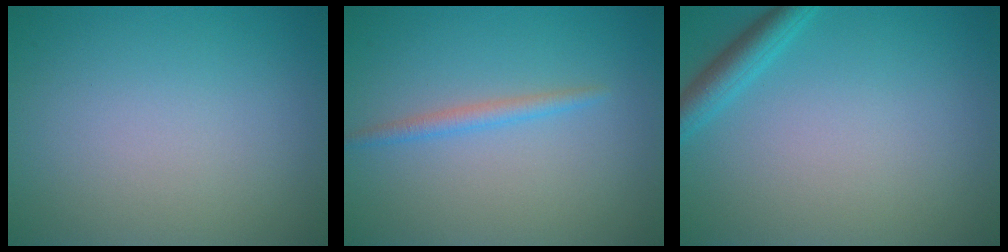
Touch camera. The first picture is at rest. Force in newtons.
{"total": 1.5, "press": 1.5, "slide": 0.1}
{"total": 2.4, "press": 2.4, "slide": 0.2}